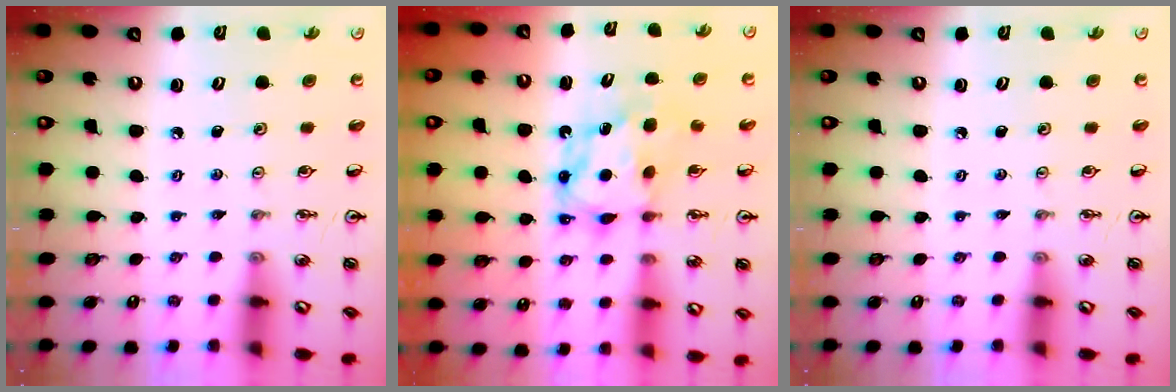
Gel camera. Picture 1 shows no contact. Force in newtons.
{"total": 6.9, "press": 6.9, "slide": 0.3}
{"total": 0.0}